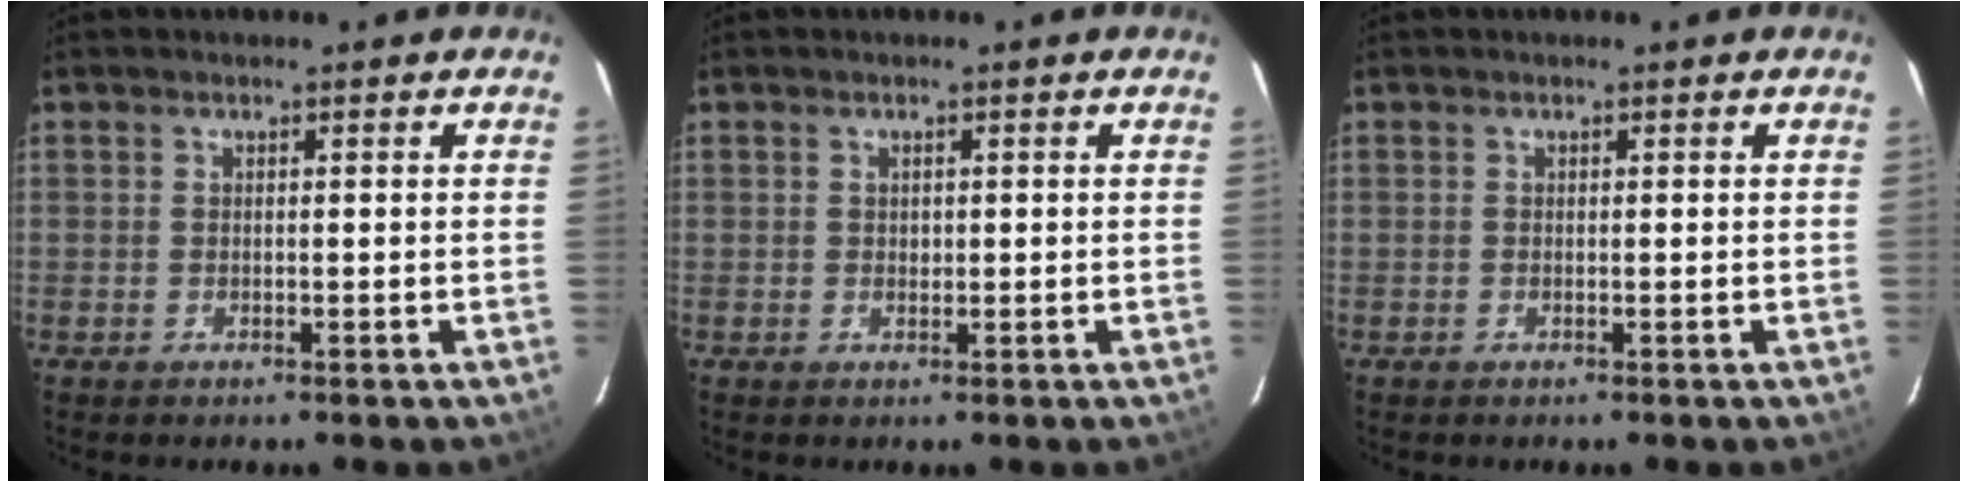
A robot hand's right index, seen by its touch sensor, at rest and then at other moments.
{"total": 0.8, "force": [0.3, 0.7, 0.2], "torque": [-0.002, 0.003, 0.006]}
{"total": 0.0}